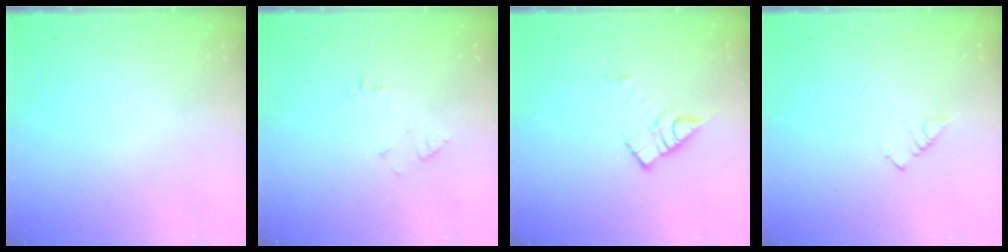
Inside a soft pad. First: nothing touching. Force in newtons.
{"total": 4.9, "press": 4.8, "slide": 0.7}
{"total": 9.4, "press": 9.4, "slide": 0.5}
{"total": 3.0, "press": 2.9, "slide": 0.4}